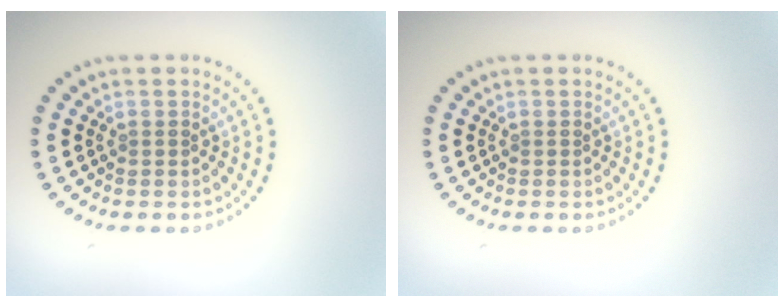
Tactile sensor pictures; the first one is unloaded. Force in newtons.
{"total": 0.0}